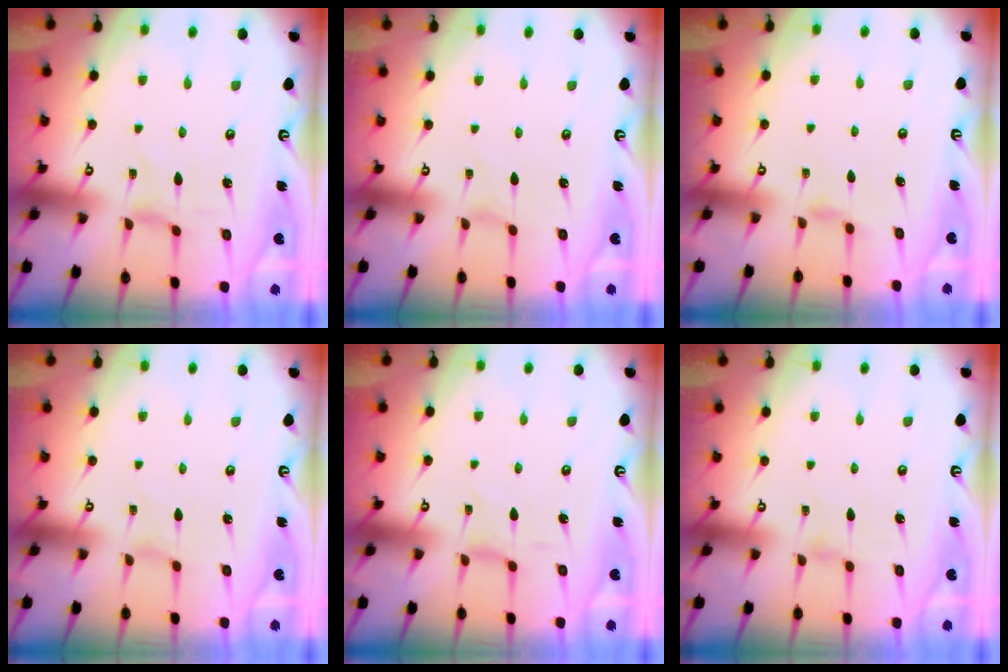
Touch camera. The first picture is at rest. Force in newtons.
{"total": 0.0}
{"total": 2.4, "press": 2.4, "slide": 0.4}
{"total": 0.0}
{"total": 1.6, "press": 1.6, "slide": 0.1}
{"total": 0.9, "press": 0.9, "slide": 0.3}